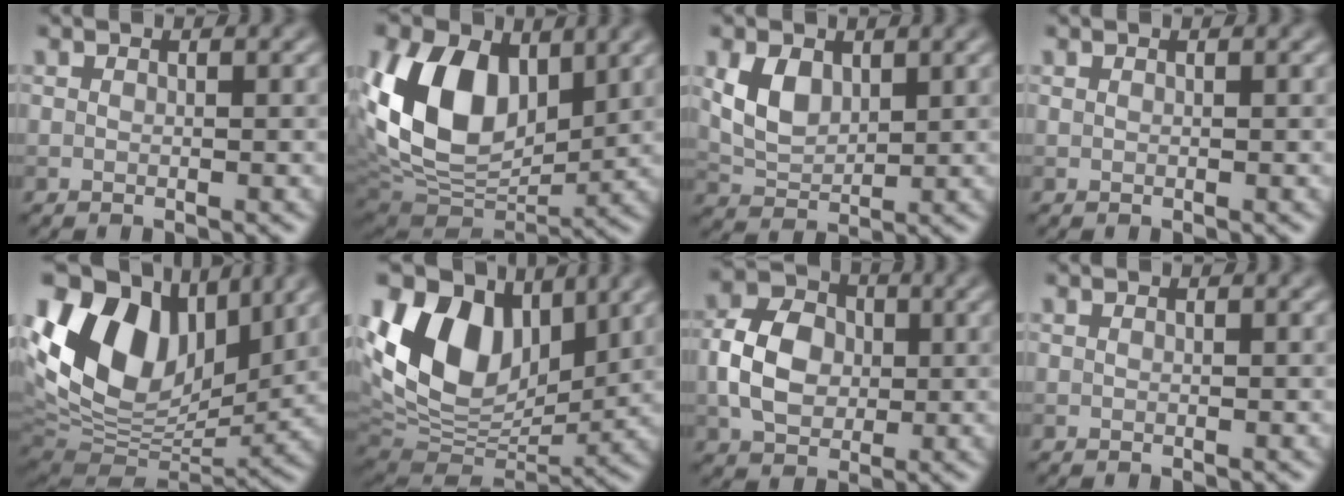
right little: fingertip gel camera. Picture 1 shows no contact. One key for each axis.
{"total": 12.1, "fx": 3.2, "fy": 8.1, "fz": 8.5, "tx": -0.180, "ty": -0.003, "tz": 0.052}
{"total": 3.8, "fx": 1.3, "fy": 2.5, "fz": 2.5, "tx": -0.057, "ty": -0.001, "tz": 0.028}
{"total": 0.0}
{"total": 15.6, "fx": 4.9, "fy": 10.3, "fz": 10.6, "tx": -0.211, "ty": 0.021, "tz": 0.090}
{"total": 13.0, "fx": 4.5, "fy": 8.5, "fz": 8.7, "tx": -0.172, "ty": 0.012, "tz": 0.081}
{"total": 6.1, "fx": -0.2, "fy": 4.6, "fz": 4.0, "tx": -0.081, "ty": 0.009, "tz": -0.010}
{"total": 0.0}